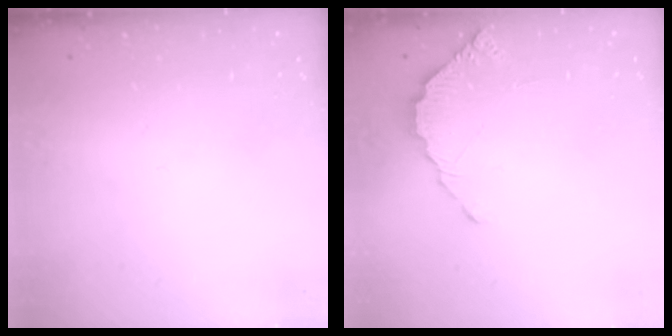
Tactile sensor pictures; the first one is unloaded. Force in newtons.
{"total": 2.8, "press": 2.8, "slide": 0.3}